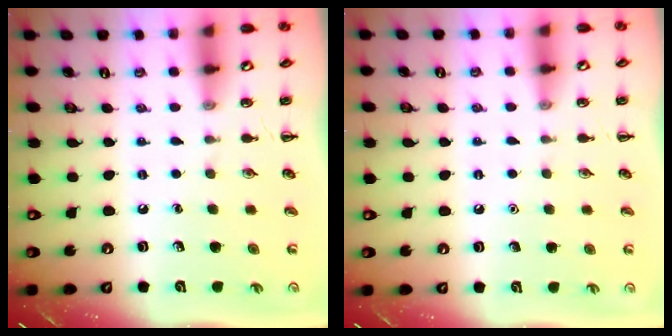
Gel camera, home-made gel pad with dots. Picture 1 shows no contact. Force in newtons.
{"total": 1.5, "press": 1.5, "slide": 0.1}